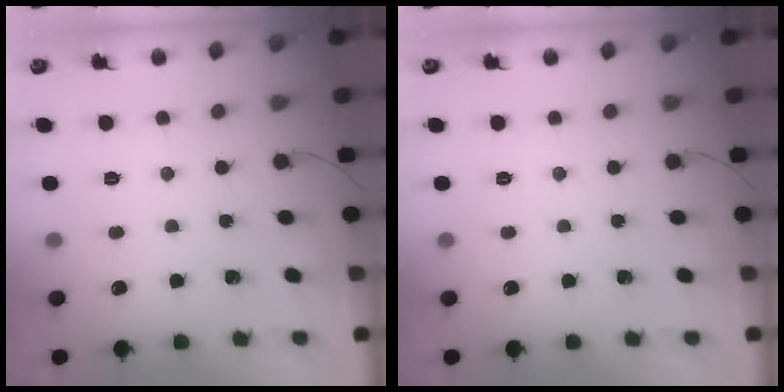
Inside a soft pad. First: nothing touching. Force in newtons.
{"total": 0.0}